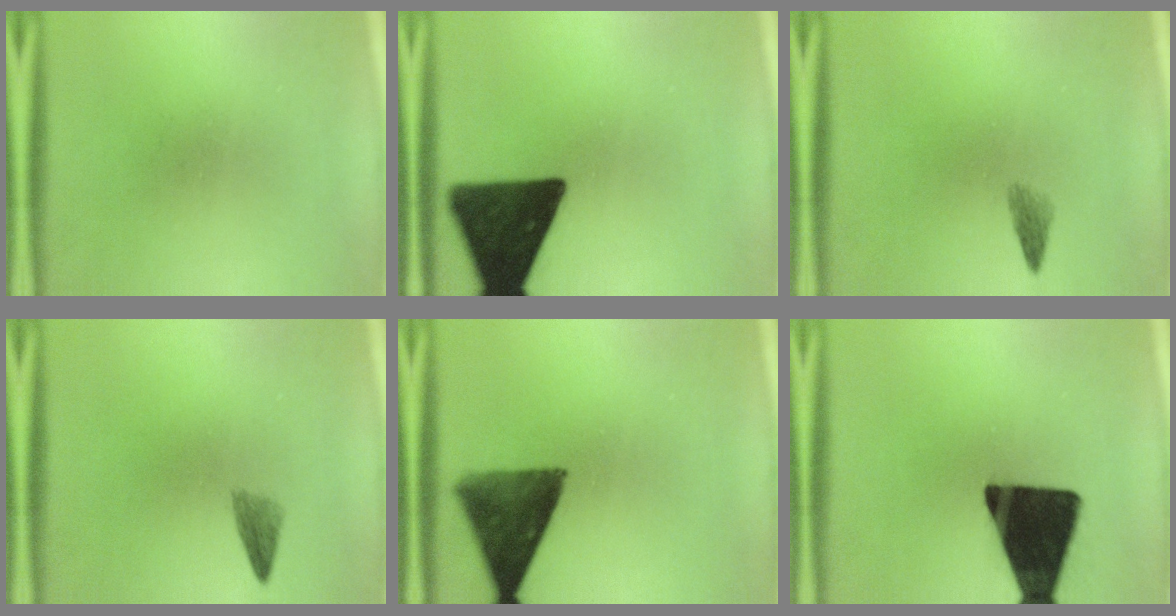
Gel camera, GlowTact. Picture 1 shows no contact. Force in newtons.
{"total": 16.7}
{"total": 1.5}
{"total": 1.7}
{"total": 10.7}
{"total": 18.2}